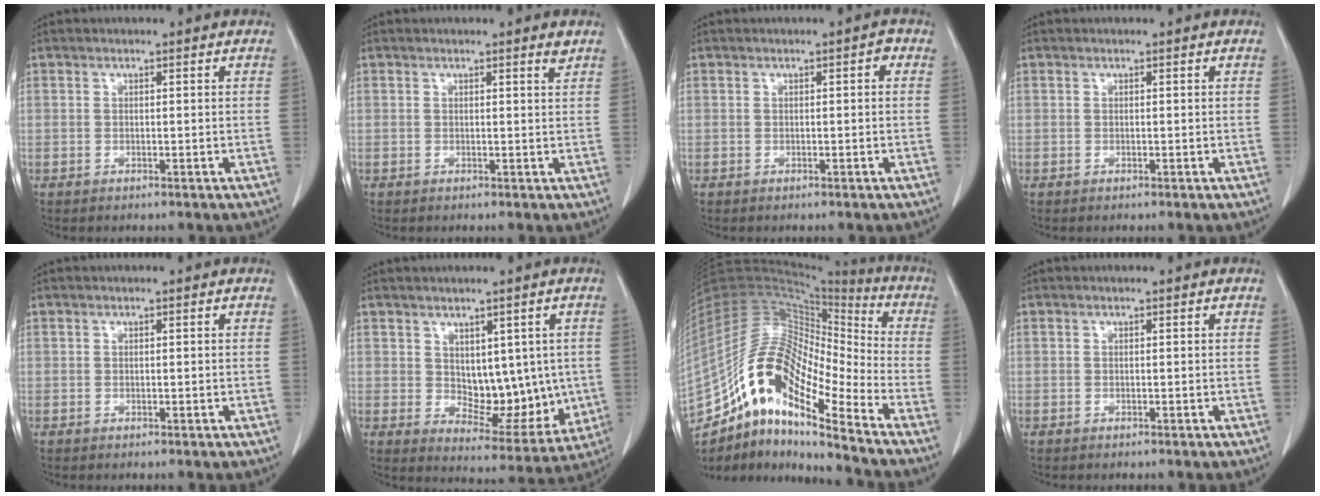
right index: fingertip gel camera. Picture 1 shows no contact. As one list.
[{"total": 1.3, "force": [1.0, -0.1, 0.8], "torque": [-0.012, -0.010, 0.013]}, {"total": 1.4, "force": [0.4, 0.5, 1.3], "torque": [-0.019, 0.005, 0.006]}, {"total": 0.0}, {"total": 0.5, "force": [0.1, 0.2, 0.5], "torque": [-0.012, -0.002, 0.004]}, {"total": 10.5, "force": [0.8, 6.1, 8.4], "torque": [-0.099, -0.004, 0.033]}, {"total": 19.1, "force": [-12.8, 4.3, 13.4], "torque": [-0.262, 0.035, -0.232]}, {"total": 0.0}]